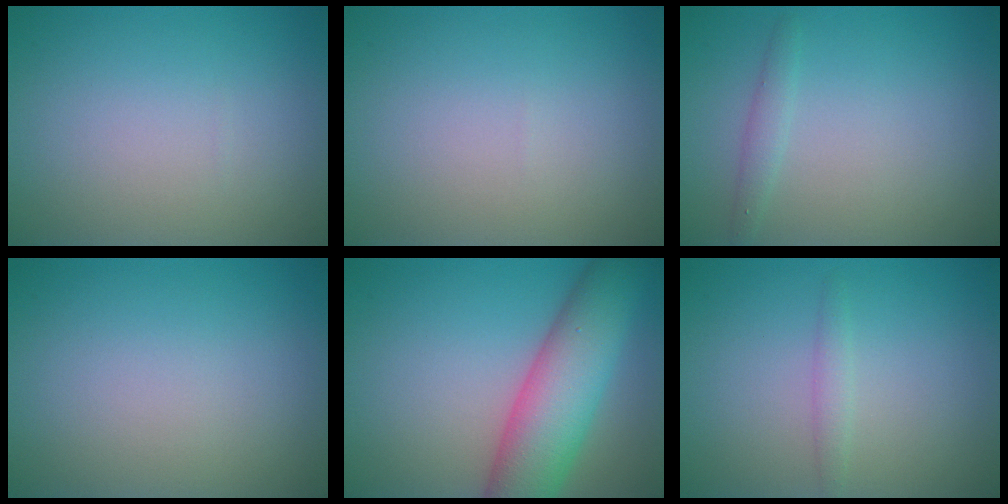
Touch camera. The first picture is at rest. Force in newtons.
{"total": 0.0}
{"total": 1.3, "press": 1.3, "slide": 0.0}
{"total": 0.0}
{"total": 8.7, "press": 8.7, "slide": 0.4}
{"total": 1.1, "press": 1.1, "slide": 0.0}